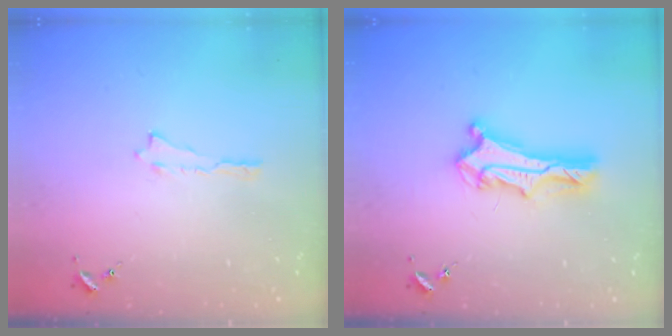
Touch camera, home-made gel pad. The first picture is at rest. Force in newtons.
{"total": 6.6, "press": 6.6, "slide": 0.5}